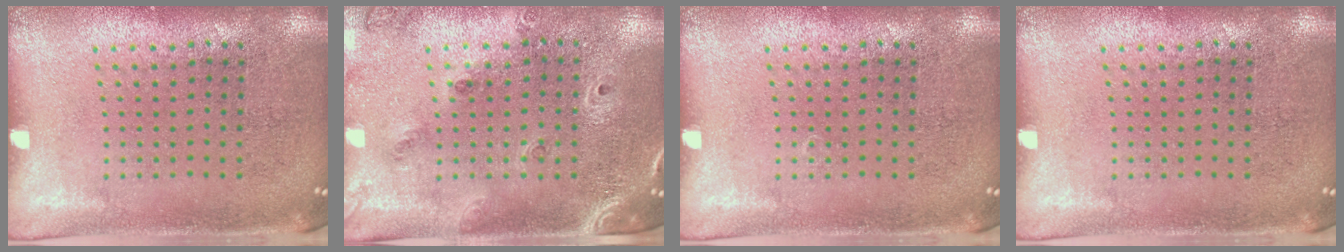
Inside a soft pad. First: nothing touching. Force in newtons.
{"total": 1.6, "press": 1.5, "slide": 0.7}
{"total": 0.0}
{"total": 0.0}